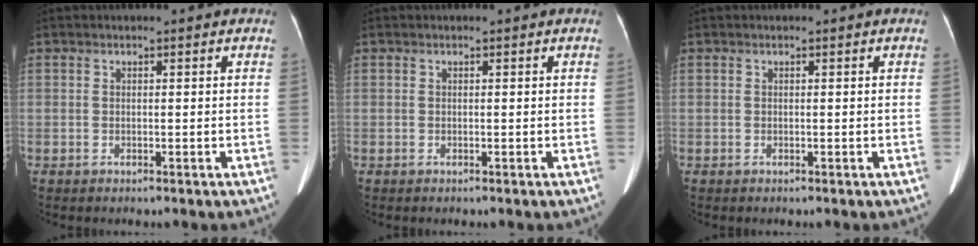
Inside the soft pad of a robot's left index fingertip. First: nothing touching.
{"total": 0.0}
{"total": 0.0}